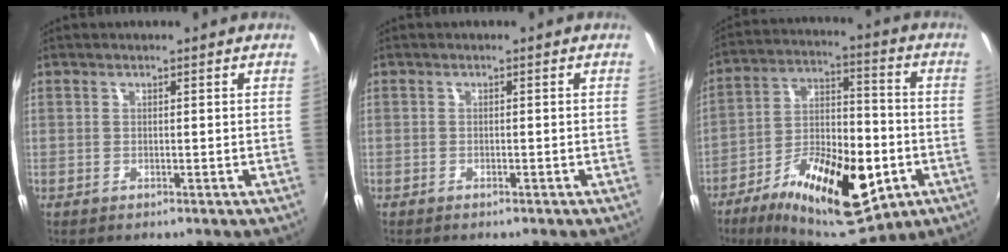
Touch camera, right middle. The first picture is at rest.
{"total": 0.9, "force": [-0.8, 0.3, 0.4], "torque": [-0.010, 0.001, -0.013]}
{"total": 23.8, "force": [-10.8, 10.5, 18.4], "torque": [-0.329, -0.016, -0.160]}